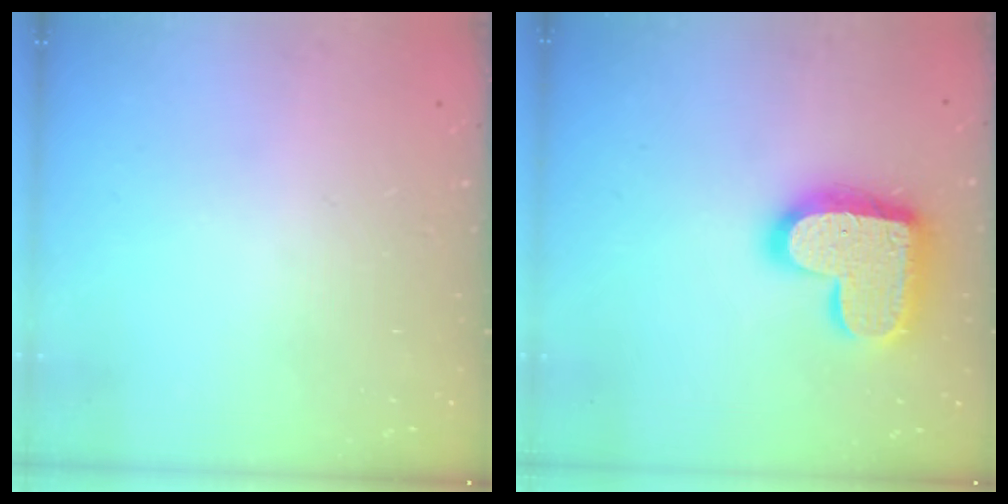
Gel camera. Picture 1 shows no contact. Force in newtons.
{"total": 19.0, "press": 19.0, "slide": 1.1}